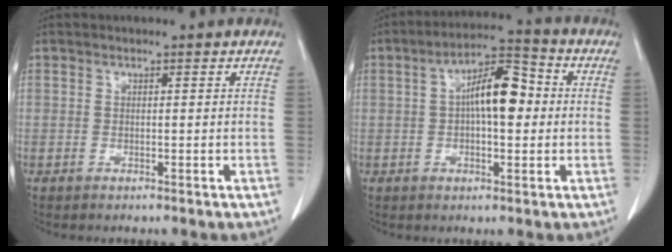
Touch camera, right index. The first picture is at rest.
{"total": 9.3, "force": [0.7, 3.2, 8.7], "torque": [-0.154, 0.026, 0.006]}